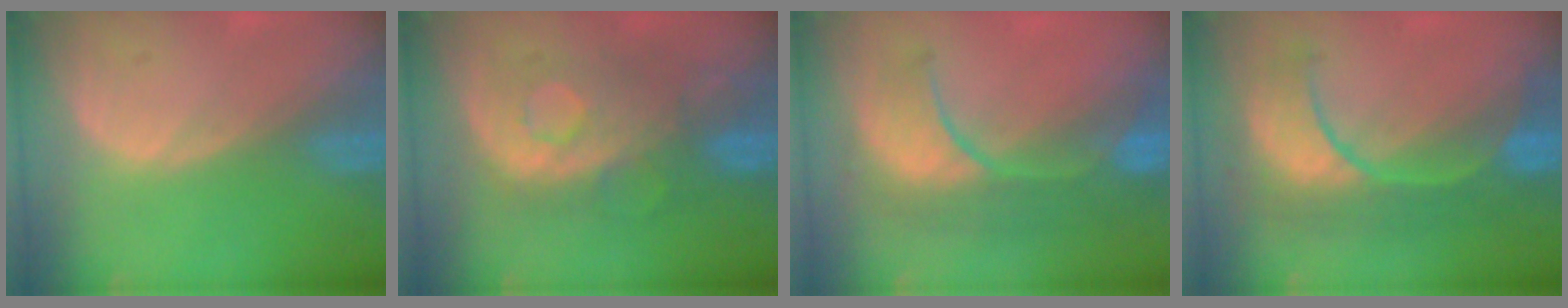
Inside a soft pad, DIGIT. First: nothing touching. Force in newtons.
{"total": 8.8, "press": 8.5, "slide": 2.2}
{"total": 10.3, "press": 9.1, "slide": 4.8}
{"total": 9.4, "press": 9.4, "slide": 0.7}